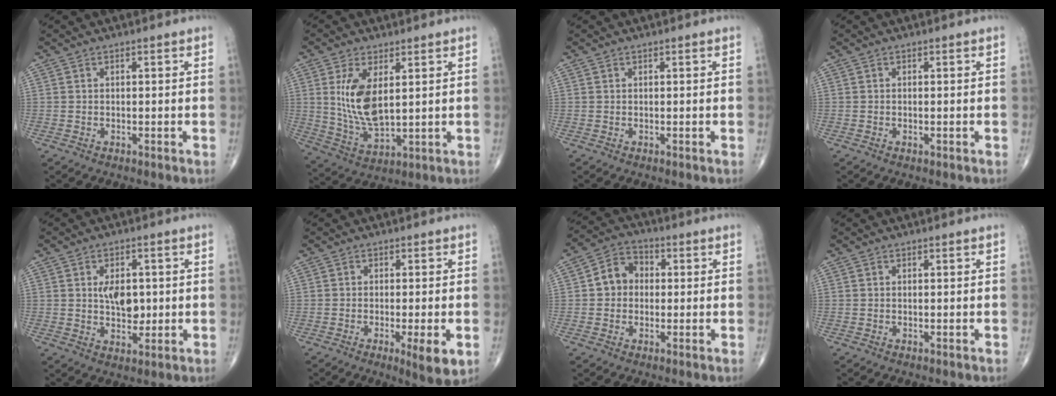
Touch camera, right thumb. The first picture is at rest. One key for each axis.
{"total": 10.6, "fx": 2.5, "fy": 4.9, "fz": 9.0, "tx": -0.175, "ty": -0.022, "tz": 0.061}
{"total": 0.0}
{"total": 0.6, "fx": -0.2, "fy": 0.2, "fz": 0.5, "tx": -0.010, "ty": -0.001, "tz": -0.003}
{"total": 6.4, "fx": 0.6, "fy": 4.0, "fz": 5.0, "tx": -0.062, "ty": -0.006, "tz": 0.014}
{"total": 6.1, "fx": -1.9, "fy": 1.2, "fz": 5.7, "tx": -0.085, "ty": -0.014, "tz": -0.029}
{"total": 6.7, "fx": 0.2, "fy": 5.7, "fz": 3.6, "tx": -0.041, "ty": 0.021, "tz": -0.008}
{"total": 0.0}